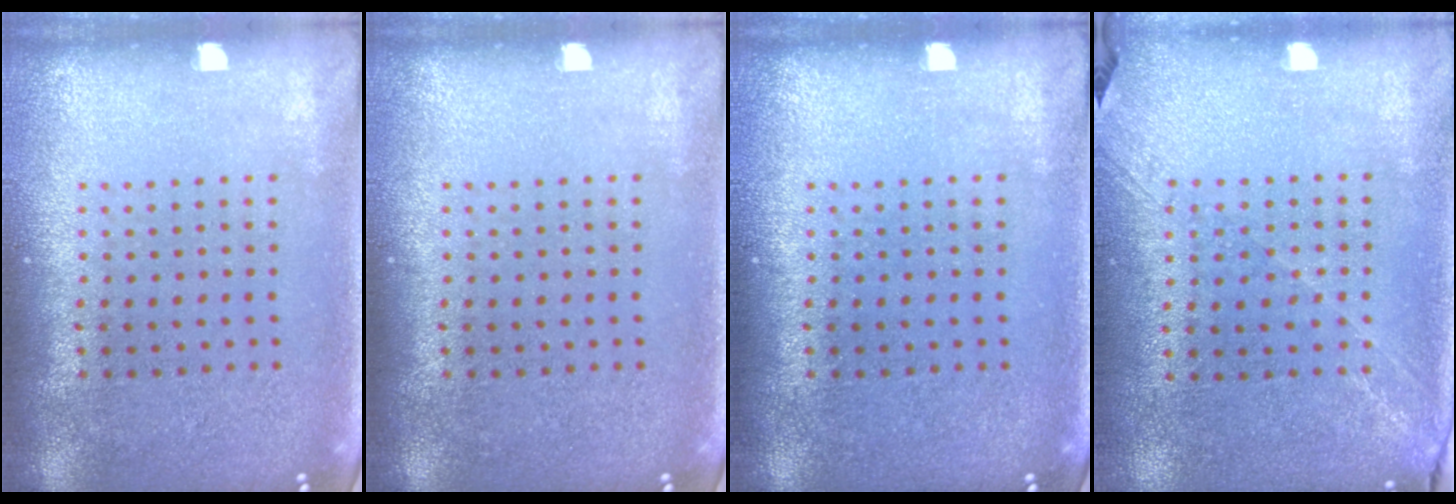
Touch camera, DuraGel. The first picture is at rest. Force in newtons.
{"total": 0.0}
{"total": 0.0}
{"total": 1.2, "press": 1.0, "slide": 0.7}